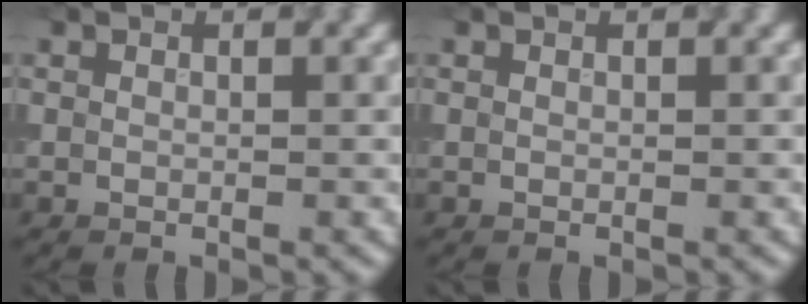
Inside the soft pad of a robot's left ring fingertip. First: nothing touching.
{"total": 0.0}